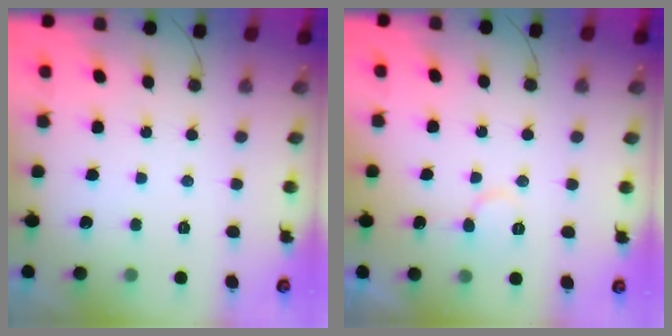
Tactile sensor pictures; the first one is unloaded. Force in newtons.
{"total": 7.0, "press": 7.0, "slide": 0.5}